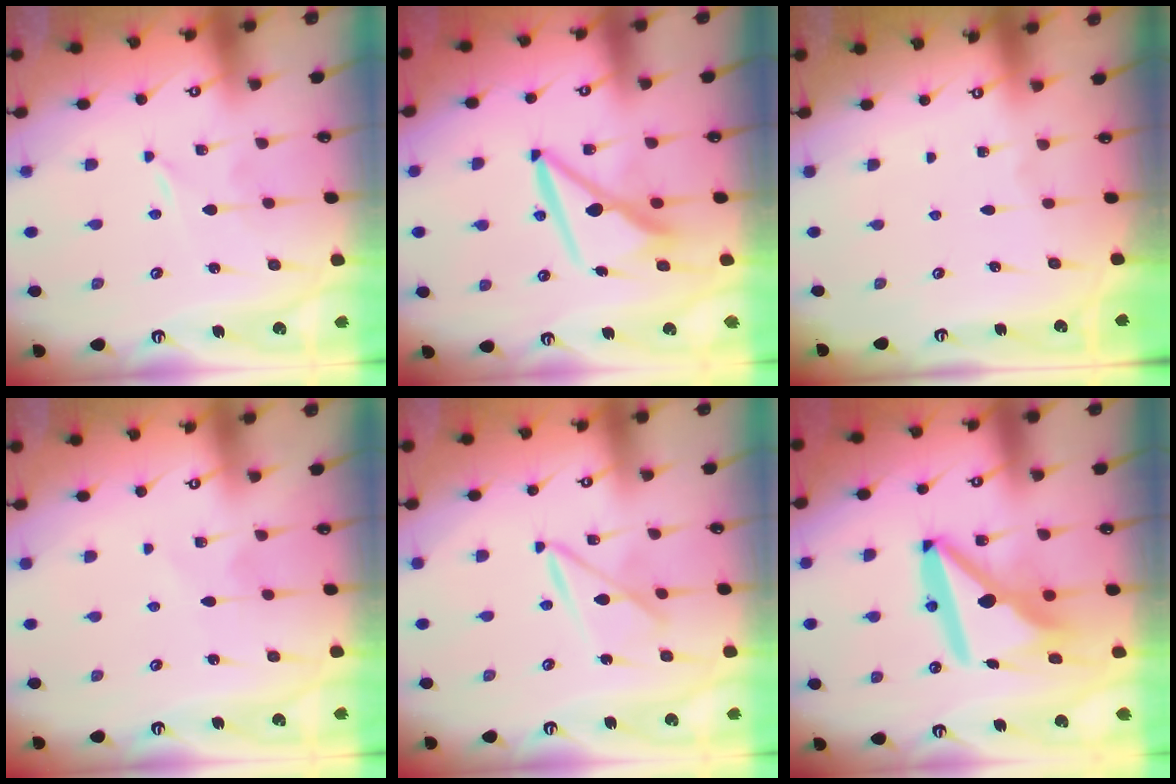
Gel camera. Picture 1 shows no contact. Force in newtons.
{"total": 9.3, "press": 9.3, "slide": 0.5}
{"total": 0.0}
{"total": 2.7, "press": 2.7, "slide": 0.3}
{"total": 7.9, "press": 7.9, "slide": 0.4}
{"total": 15.3, "press": 15.1, "slide": 1.9}